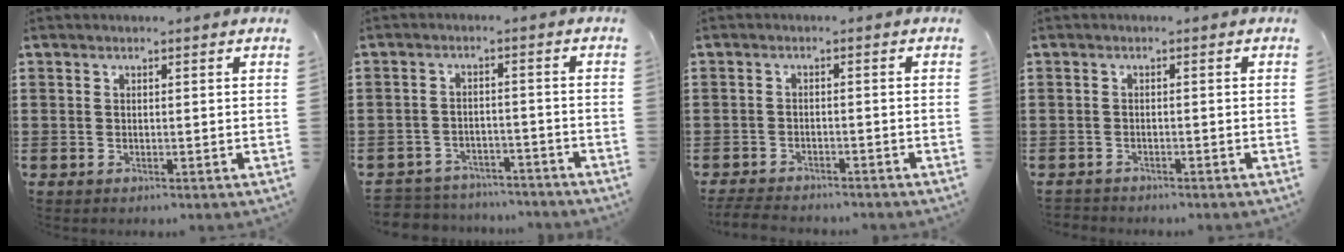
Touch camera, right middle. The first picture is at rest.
{"total": 3.9, "force": [-3.9, 0.5, -0.3], "torque": [-0.004, 0.000, -0.083]}
{"total": 2.7, "force": [-2.7, 0.2, 0.3], "torque": [-0.017, -0.005, -0.058]}
{"total": 1.0, "force": [-1.0, 0.1, 0.0], "torque": [-0.003, 0.000, -0.021]}